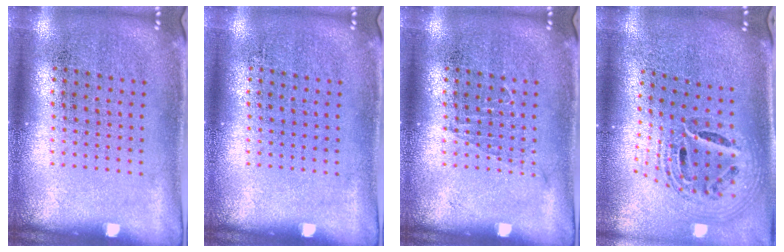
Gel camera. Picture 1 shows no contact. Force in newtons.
{"total": 0.0}
{"total": 0.5, "press": 0.5, "slide": 0.1}
{"total": 1.9, "press": 1.5, "slide": 1.2}